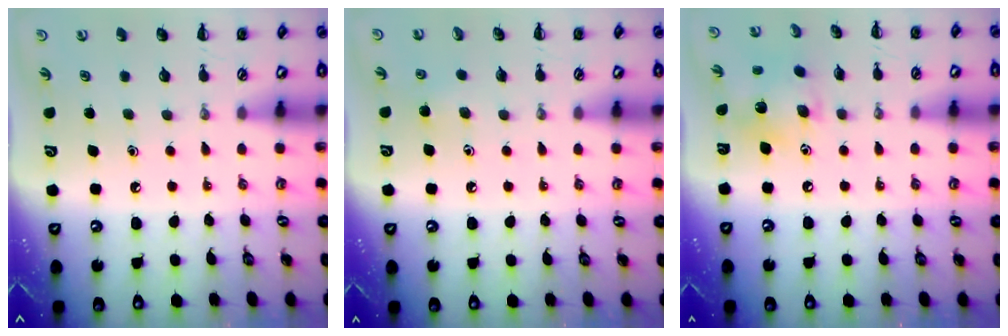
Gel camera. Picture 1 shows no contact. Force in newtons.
{"total": 2.4, "press": 2.3, "slide": 0.9}
{"total": 7.3, "press": 7.3, "slide": 0.4}